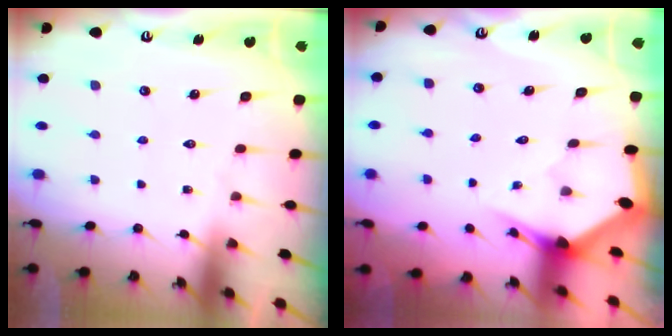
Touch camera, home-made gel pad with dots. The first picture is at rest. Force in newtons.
{"total": 2.7, "press": 2.7, "slide": 0.1}